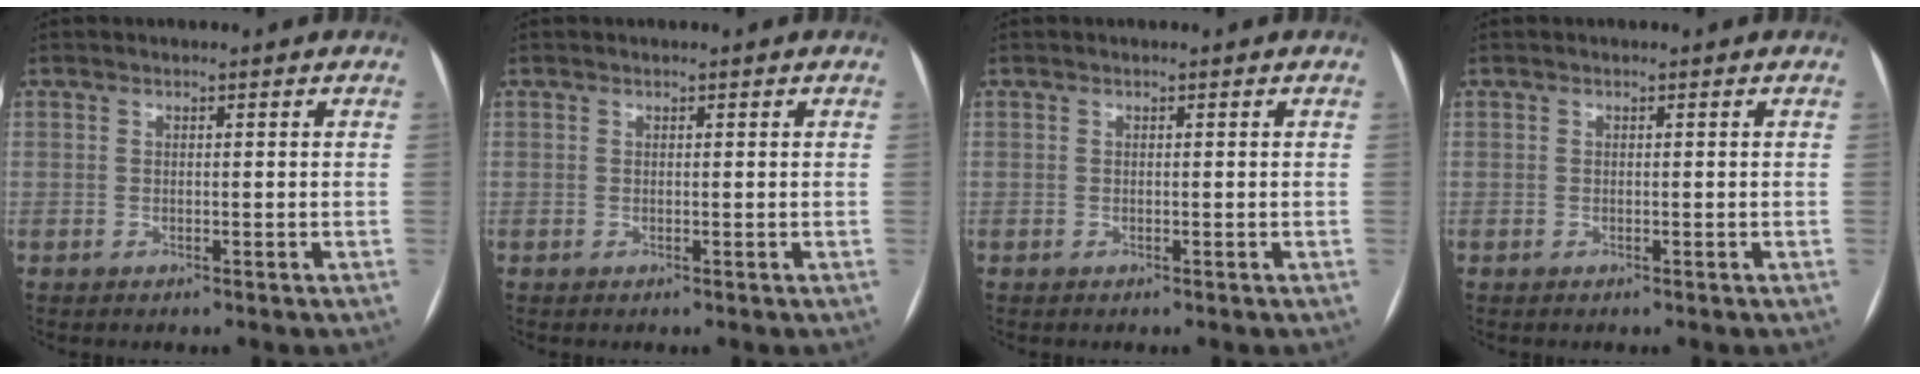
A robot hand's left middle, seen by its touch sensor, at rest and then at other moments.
{"total": 0.0}
{"total": 0.0}
{"total": 0.0}